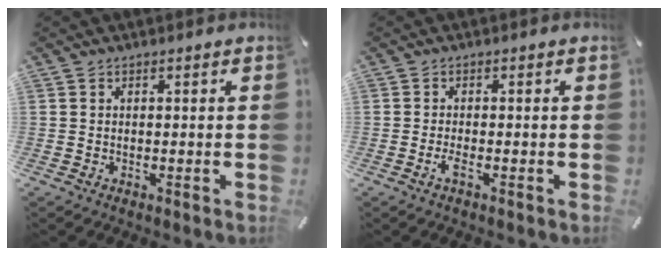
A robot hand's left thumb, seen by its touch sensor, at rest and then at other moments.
{"total": 2.0, "force": [-0.8, 0.3, 1.7], "torque": [-0.038, -0.004, -0.016]}